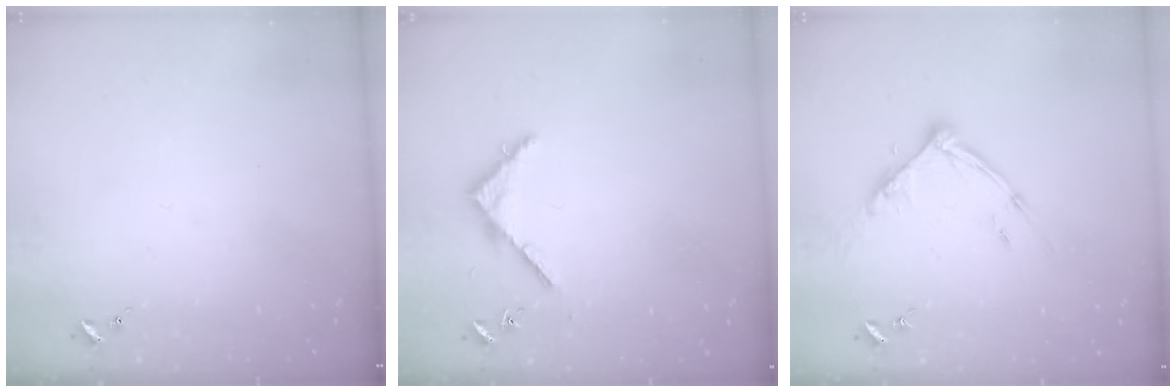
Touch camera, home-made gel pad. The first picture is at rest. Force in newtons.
{"total": 3.7, "press": 3.7, "slide": 0.3}
{"total": 10.3, "press": 10.2, "slide": 0.9}